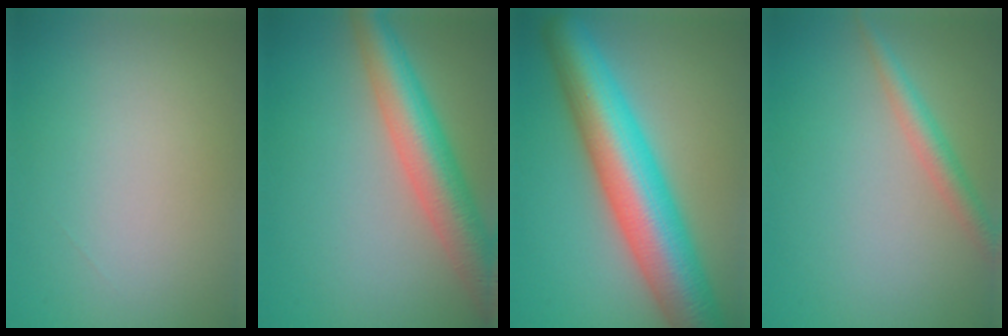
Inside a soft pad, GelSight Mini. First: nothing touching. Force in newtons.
{"total": 7.0, "press": 7.0, "slide": 0.4}
{"total": 11.9, "press": 11.9, "slide": 0.2}
{"total": 2.4, "press": 2.4, "slide": 0.1}